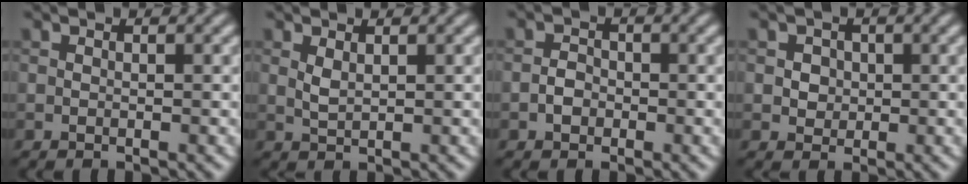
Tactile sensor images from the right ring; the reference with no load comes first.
{"total": 1.1, "force": [0.6, 0.3, 0.8], "torque": [-0.023, -0.001, 0.015]}
{"total": 1.5, "force": [-0.6, 1.1, 0.7], "torque": [-0.011, 0.003, -0.015]}
{"total": 2.0, "force": [0.5, 1.8, 0.8], "torque": [-0.008, 0.004, 0.012]}